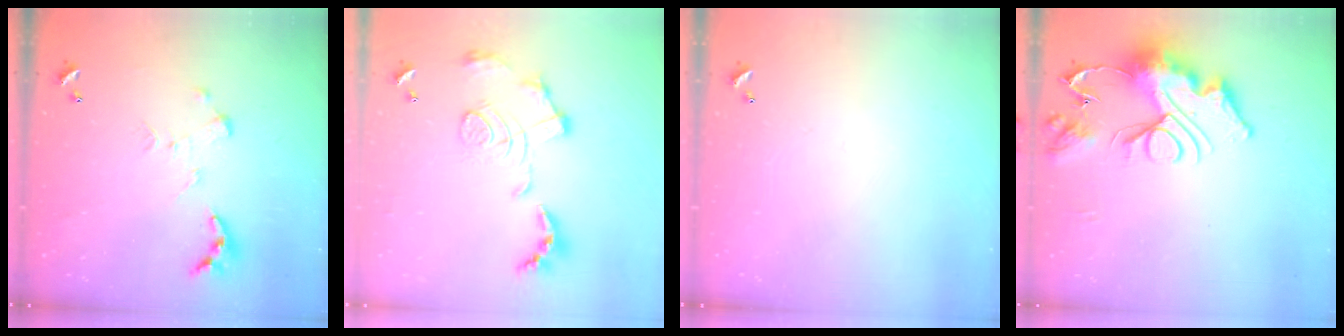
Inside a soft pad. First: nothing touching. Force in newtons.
{"total": 1.7, "press": 1.1, "slide": 1.3}
{"total": 0.0}
{"total": 17.1, "press": 17.1, "slide": 1.7}